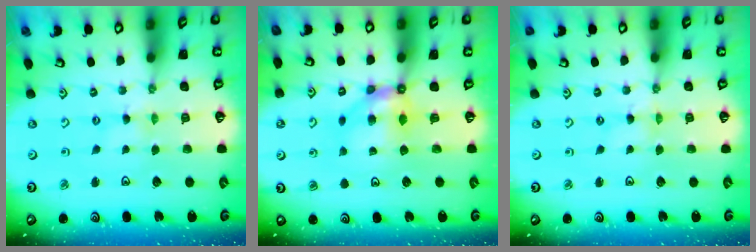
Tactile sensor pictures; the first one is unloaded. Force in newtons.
{"total": 7.3, "press": 7.3, "slide": 0.5}
{"total": 0.0}